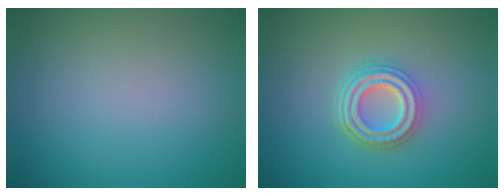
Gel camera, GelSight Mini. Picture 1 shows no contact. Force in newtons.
{"total": 4.8, "press": 3.4, "slide": 3.4}